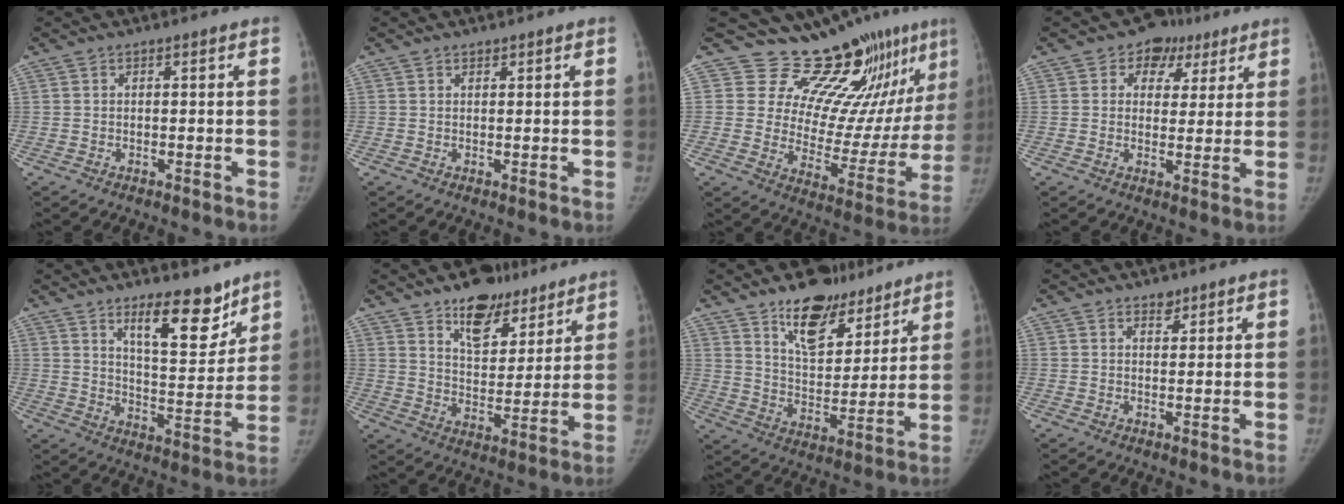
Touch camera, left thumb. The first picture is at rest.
{"total": 0.8, "force": [0.6, 0.4, 0.0], "torque": [0.008, -0.004, 0.007]}
{"total": 16.7, "force": [14.2, 4.7, 7.5], "torque": [-0.048, -0.131, 0.202]}
{"total": 7.8, "force": [4.1, 6.2, 2.1], "torque": [0.018, -0.005, 0.054]}
{"total": 13.9, "force": [9.8, 4.9, 8.7], "torque": [-0.090, -0.083, 0.162]}
{"total": 13.1, "force": [9.1, 7.1, 6.2], "torque": [-0.051, -0.058, 0.147]}
{"total": 14.8, "force": [10.5, 7.5, 7.3], "torque": [-0.069, -0.072, 0.177]}
{"total": 2.0, "force": [1.5, 1.1, 0.6], "torque": [0.005, -0.010, 0.021]}